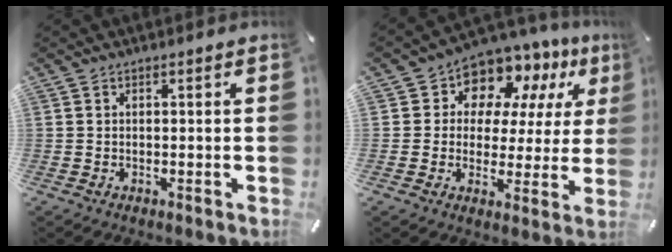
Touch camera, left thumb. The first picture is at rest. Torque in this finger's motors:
{"motor_torque": [1.50, 1.45, 0.59, 0.25, 0.08]}